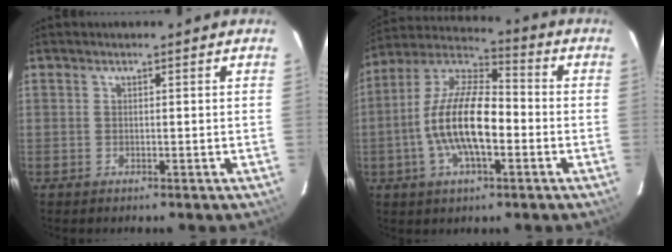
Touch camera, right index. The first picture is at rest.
{"total": 15.6, "force": [-3.3, 6.1, 14.0], "torque": [-0.274, 0.003, -0.069]}